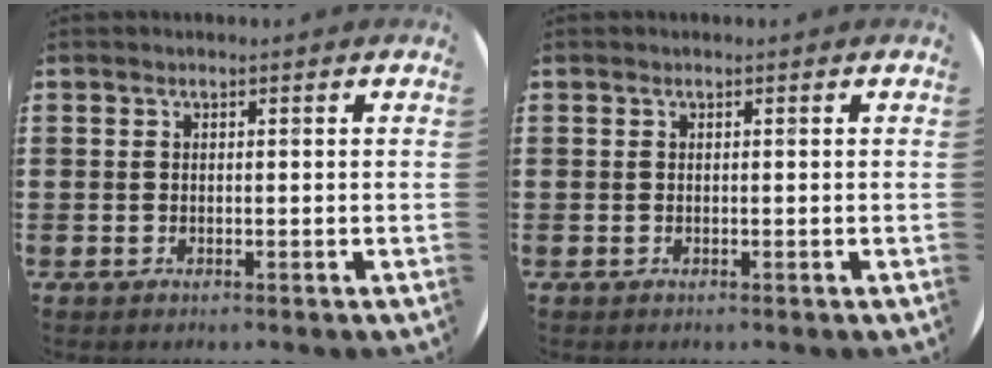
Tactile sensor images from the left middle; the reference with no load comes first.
{"total": 0.0}